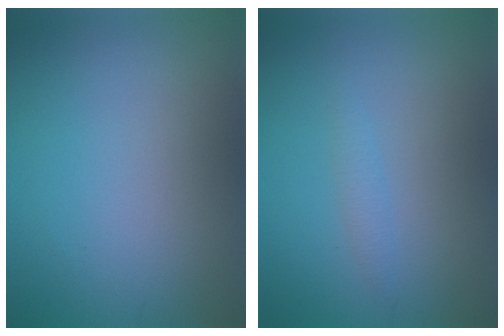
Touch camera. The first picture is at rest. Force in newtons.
{"total": 0.9, "press": 0.9, "slide": 0.0}